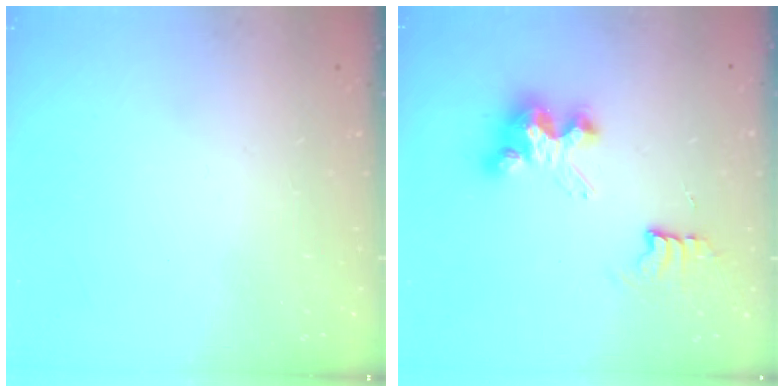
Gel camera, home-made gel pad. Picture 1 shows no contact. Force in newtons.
{"total": 9.8, "press": 9.8, "slide": 0.8}